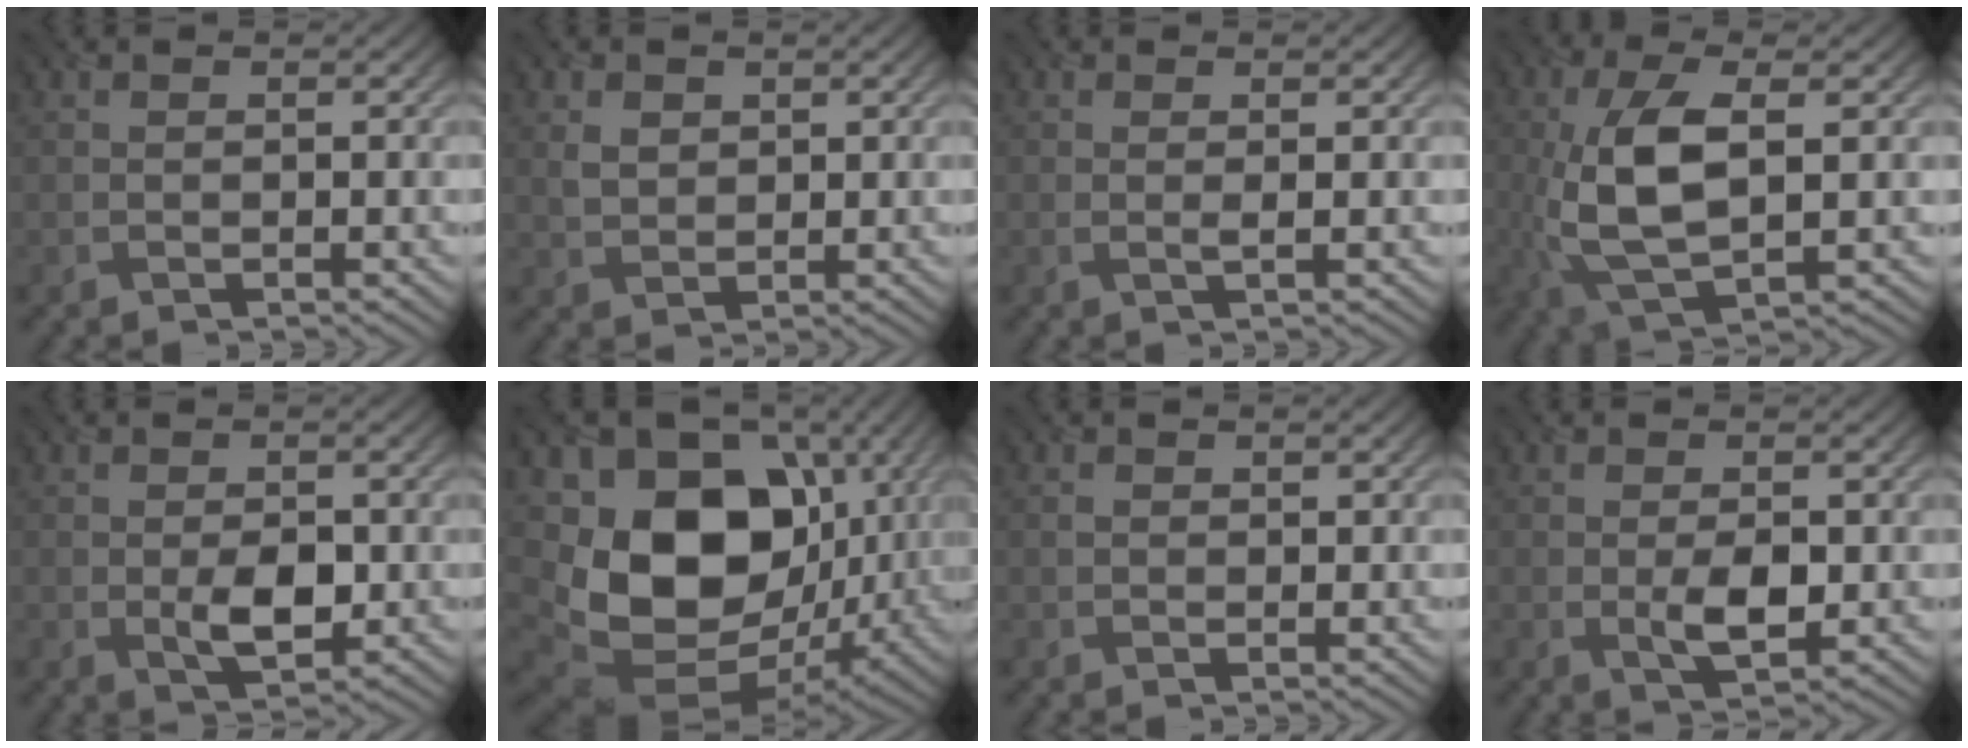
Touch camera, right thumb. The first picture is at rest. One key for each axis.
{"total": 2.6, "fx": 1.1, "fy": 1.9, "fz": 1.3, "tx": -0.032, "ty": -0.003, "tz": 0.021}
{"total": 0.9, "fx": 0.2, "fy": 0.0, "fz": 0.9, "tx": -0.021, "ty": 0.000, "tz": 0.001}
{"total": 9.9, "fx": 0.3, "fy": 4.3, "fz": 8.9, "tx": -0.202, "ty": -0.001, "tz": 0.008}
{"total": 4.3, "fx": -0.6, "fy": 2.4, "fz": 3.5, "tx": -0.061, "ty": -0.008, "tz": -0.007}
{"total": 17.8, "fx": 0.9, "fy": 13.5, "fz": 11.6, "tx": -0.234, "ty": -0.041, "tz": 0.038}
{"total": 0.7, "fx": 0.2, "fy": 0.6, "fz": 0.3, "tx": -0.007, "ty": -0.003, "tz": 0.003}
{"total": 3.6, "fx": -0.4, "fy": 1.6, "fz": 3.2, "tx": -0.059, "ty": -0.007, "tz": -0.003}